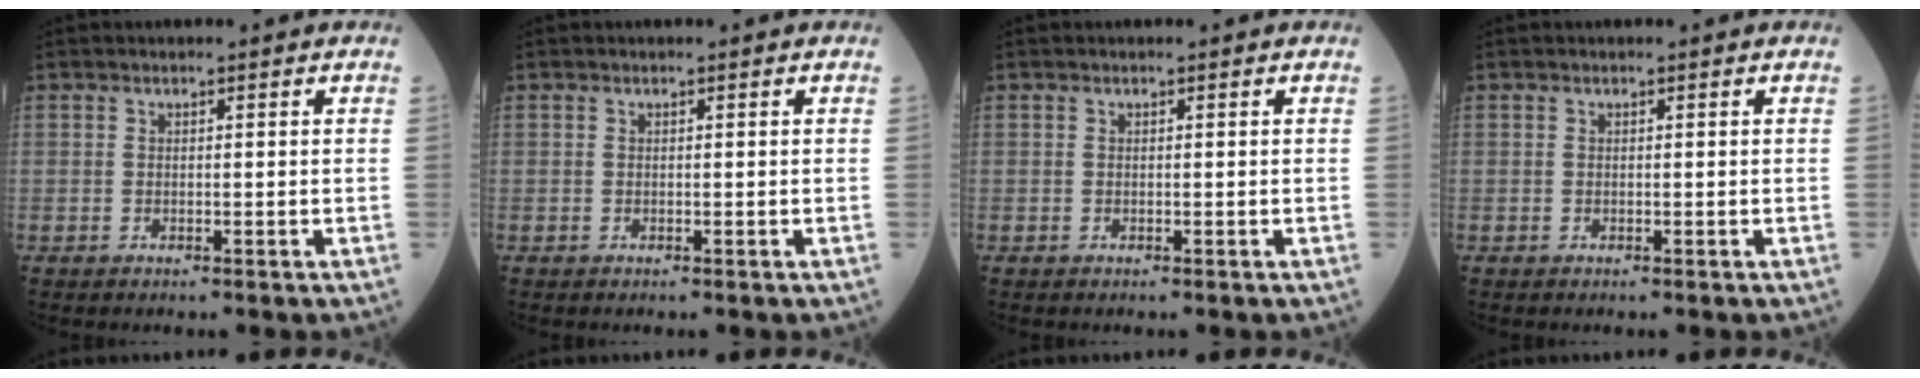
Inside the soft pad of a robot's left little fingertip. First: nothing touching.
{"total": 0.0}
{"total": 0.0}
{"total": 0.0}